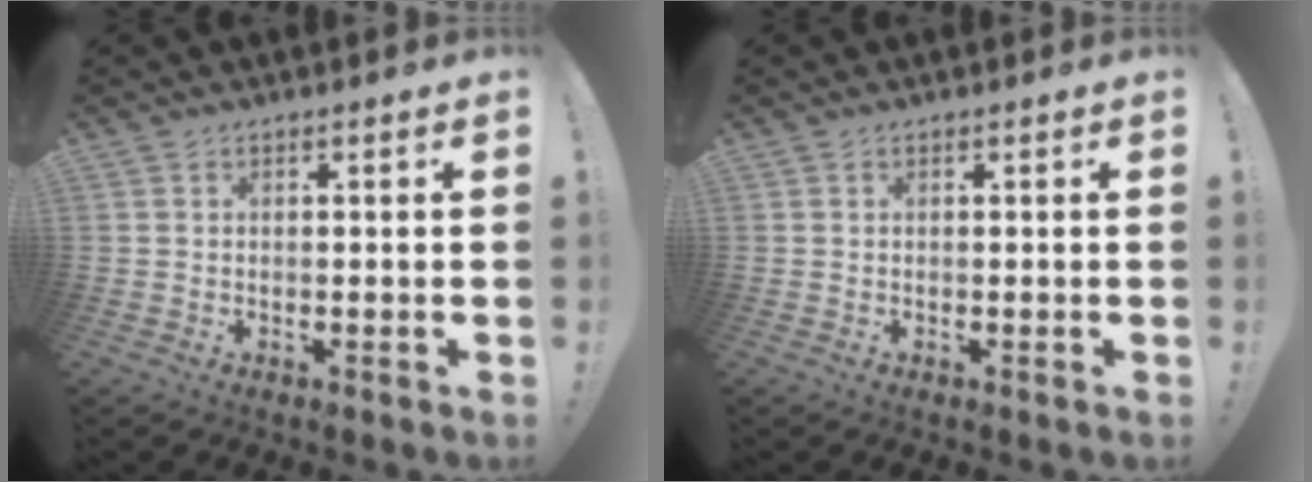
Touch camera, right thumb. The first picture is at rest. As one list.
[{"total": 0.0}]